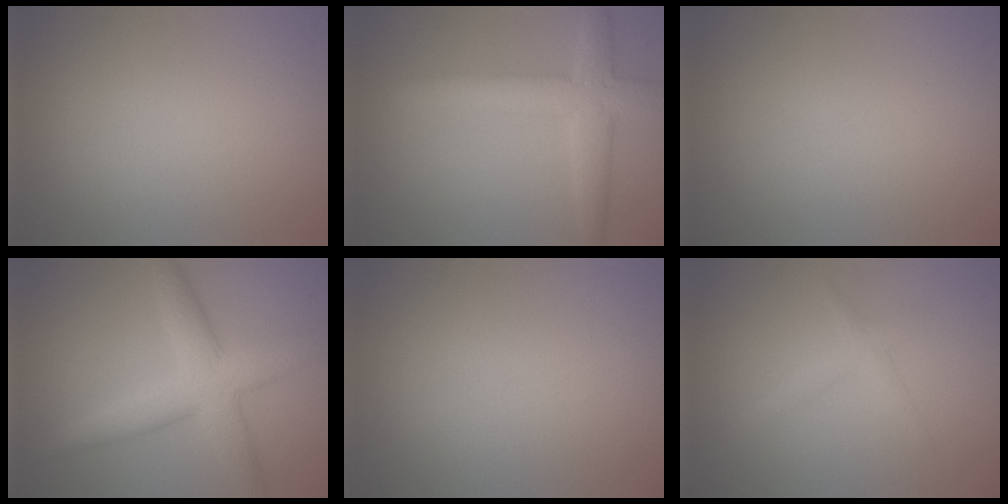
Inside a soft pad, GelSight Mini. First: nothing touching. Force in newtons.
{"total": 4.3, "press": 4.3, "slide": 0.2}
{"total": 0.0}
{"total": 5.5, "press": 5.5, "slide": 0.2}
{"total": 0.0}
{"total": 1.3, "press": 1.3, "slide": 0.0}